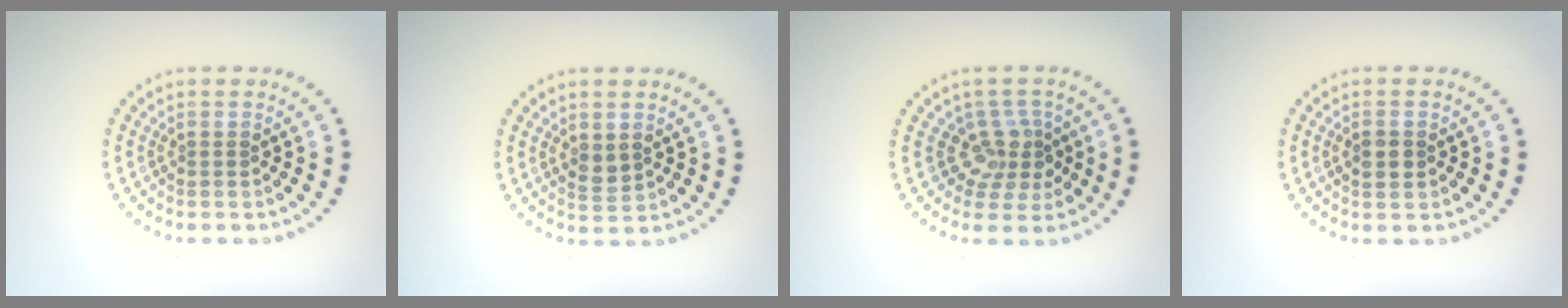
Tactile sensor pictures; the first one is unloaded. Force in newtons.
{"total": 1.5, "press": 1.4, "slide": 0.5}
{"total": 3.0, "press": 2.2, "slide": 2.1}
{"total": 1.6, "press": 1.6, "slide": 0.2}